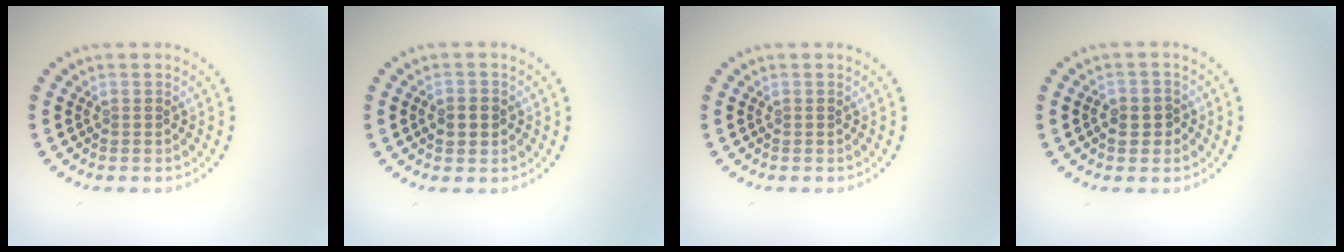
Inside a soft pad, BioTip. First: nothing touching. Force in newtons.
{"total": 2.0, "press": 1.9, "slide": 0.4}
{"total": 0.0}
{"total": 2.3, "press": 2.1, "slide": 0.8}